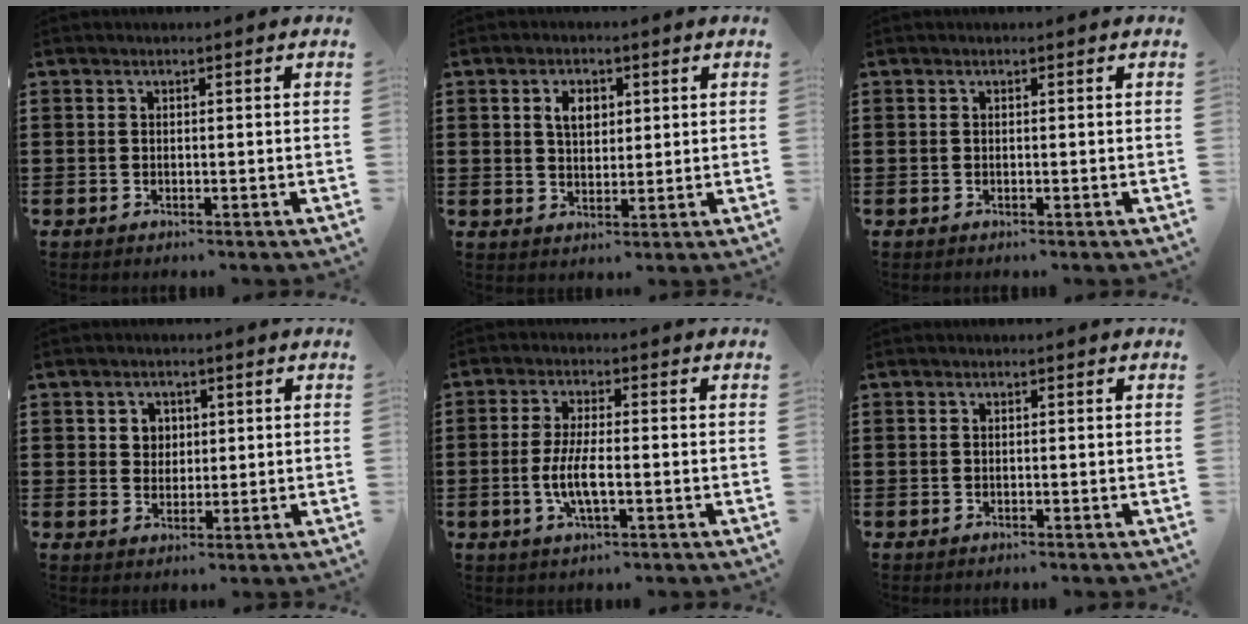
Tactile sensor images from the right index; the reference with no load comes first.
{"total": 3.6, "force": [1.2, 2.4, 2.4], "torque": [-0.048, 0.008, 0.018]}
{"total": 0.0}
{"total": 2.7, "force": [1.0, 2.5, 0.6], "torque": [-0.021, 0.011, 0.017]}
{"total": 5.4, "force": [-1.4, 1.4, 5.1], "torque": [-0.113, -0.005, -0.033]}
{"total": 0.0}